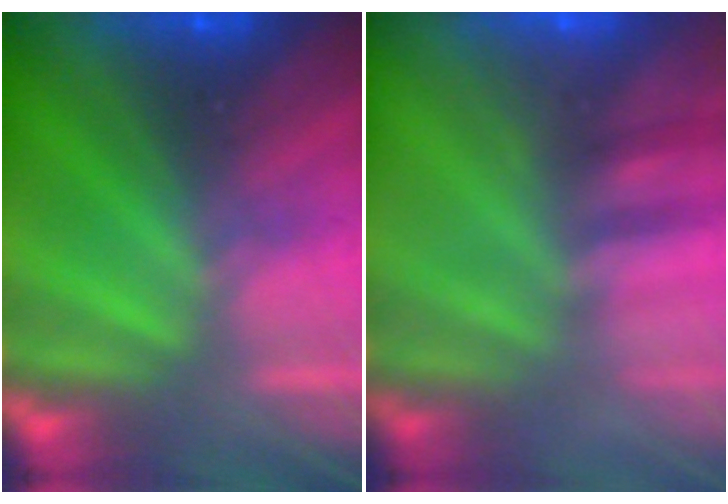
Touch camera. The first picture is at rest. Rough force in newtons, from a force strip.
{"total": 2.4}